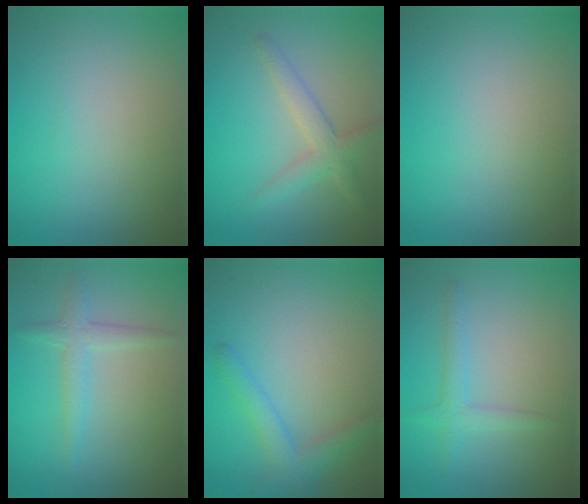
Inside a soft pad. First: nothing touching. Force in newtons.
{"total": 2.8, "press": 2.8, "slide": 0.2}
{"total": 0.0}
{"total": 2.1, "press": 2.1, "slide": 0.1}
{"total": 2.5, "press": 2.5, "slide": 0.2}
{"total": 1.7, "press": 1.7, "slide": 0.0}